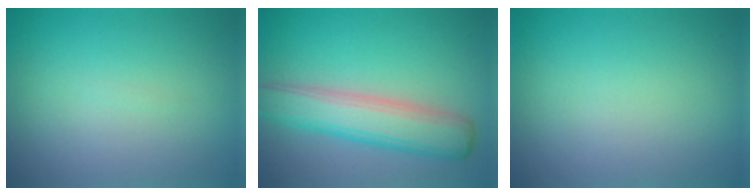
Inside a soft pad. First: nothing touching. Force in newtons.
{"total": 6.0, "press": 6.0, "slide": 0.5}
{"total": 0.0}